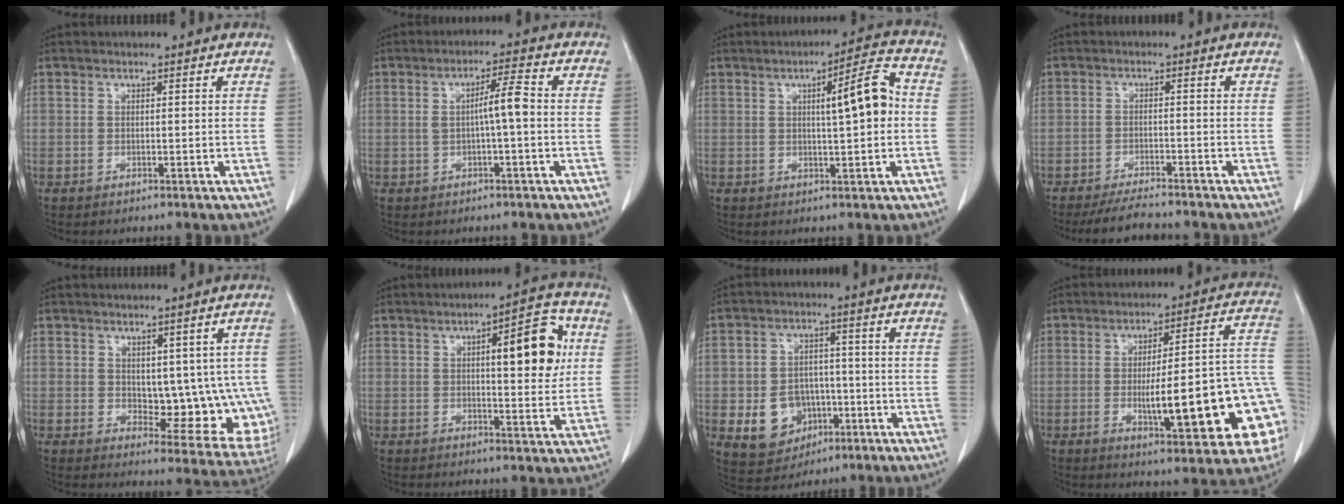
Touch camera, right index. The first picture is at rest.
{"total": 4.6, "force": [-0.2, 0.2, 4.6], "torque": [-0.076, 0.009, -0.003]}
{"total": 7.9, "force": [0.8, 1.0, 7.8], "torque": [-0.112, 0.018, 0.009]}
{"total": 5.5, "force": [-5.1, 0.8, 1.7], "torque": [-0.027, -0.015, -0.086]}
{"total": 10.9, "force": [0.2, 5.8, 9.2], "torque": [-0.090, 0.001, 0.019]}
{"total": 10.4, "force": [2.5, 2.8, 9.7], "torque": [-0.129, 0.016, 0.031]}
{"total": 8.8, "force": [-2.5, 7.3, 4.1], "torque": [-0.077, 0.014, -0.026]}
{"total": 20.3, "force": [-4.6, 3.5, 19.4], "torque": [-0.189, 0.029, -0.051]}